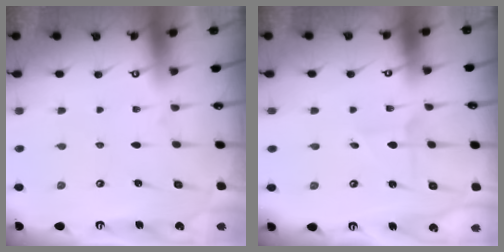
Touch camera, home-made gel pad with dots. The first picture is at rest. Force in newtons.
{"total": 1.8, "press": 1.8, "slide": 0.1}